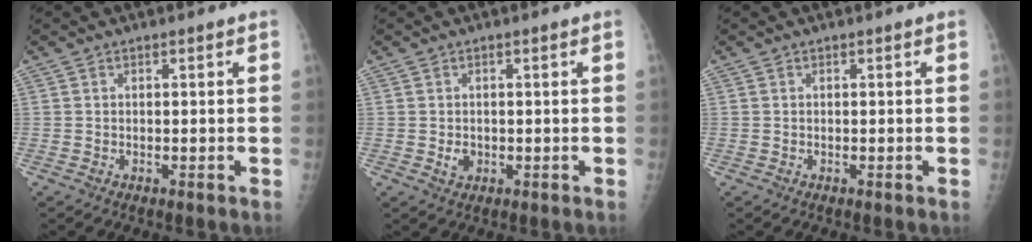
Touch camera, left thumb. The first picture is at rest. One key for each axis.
{"total": 2.1, "fx": -0.3, "fy": 1.7, "fz": 1.2, "tx": -0.012, "ty": 0.000, "tz": -0.001}
{"total": 0.0}